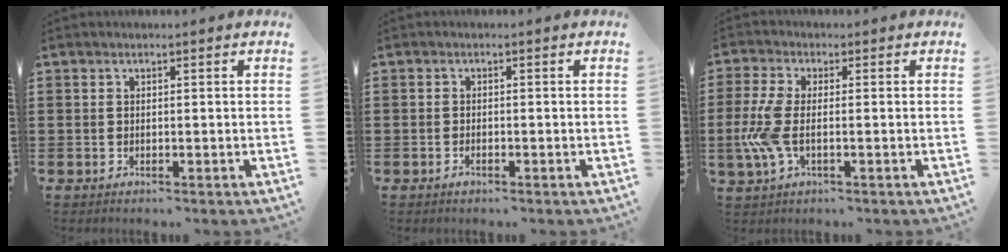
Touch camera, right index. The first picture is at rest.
{"total": 0.9, "force": [-0.7, 0.4, 0.4], "torque": [-0.008, -0.003, -0.013]}
{"total": 6.3, "force": [-1.2, 2.7, 5.6], "torque": [-0.146, -0.011, -0.032]}